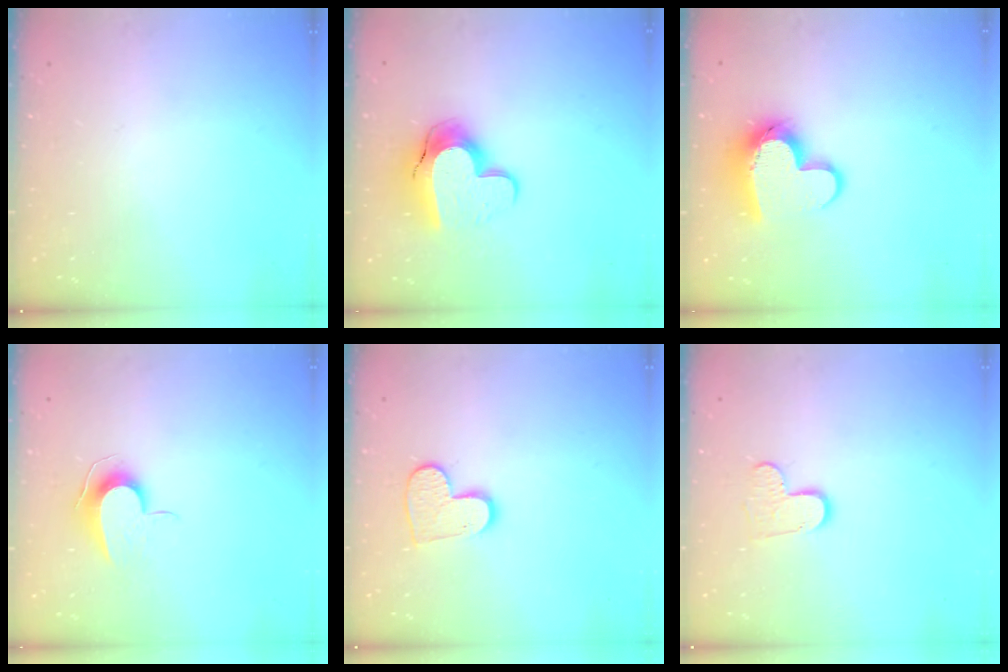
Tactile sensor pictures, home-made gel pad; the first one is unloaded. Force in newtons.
{"total": 13.7, "press": 13.6, "slide": 1.0}
{"total": 12.4, "press": 12.3, "slide": 1.2}
{"total": 8.9, "press": 8.8, "slide": 0.5}
{"total": 10.0, "press": 10.0, "slide": 0.9}
{"total": 8.3, "press": 8.3, "slide": 0.5}